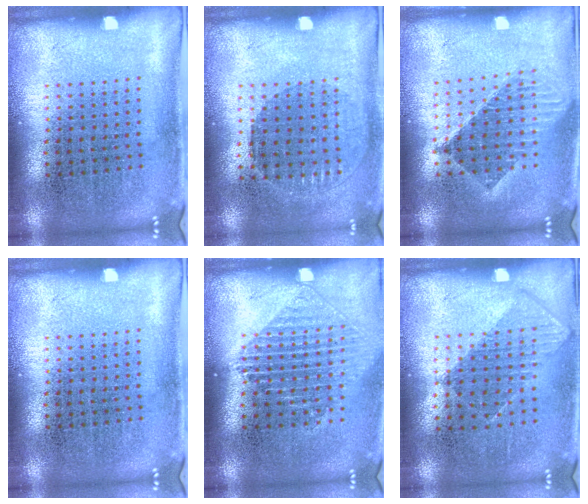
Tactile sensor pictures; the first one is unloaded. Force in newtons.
{"total": 0.9, "press": 0.8, "slide": 0.3}
{"total": 1.5, "press": 1.3, "slide": 0.8}
{"total": 0.0}
{"total": 1.2, "press": 1.2, "slide": 0.4}
{"total": 0.8, "press": 0.7, "slide": 0.4}